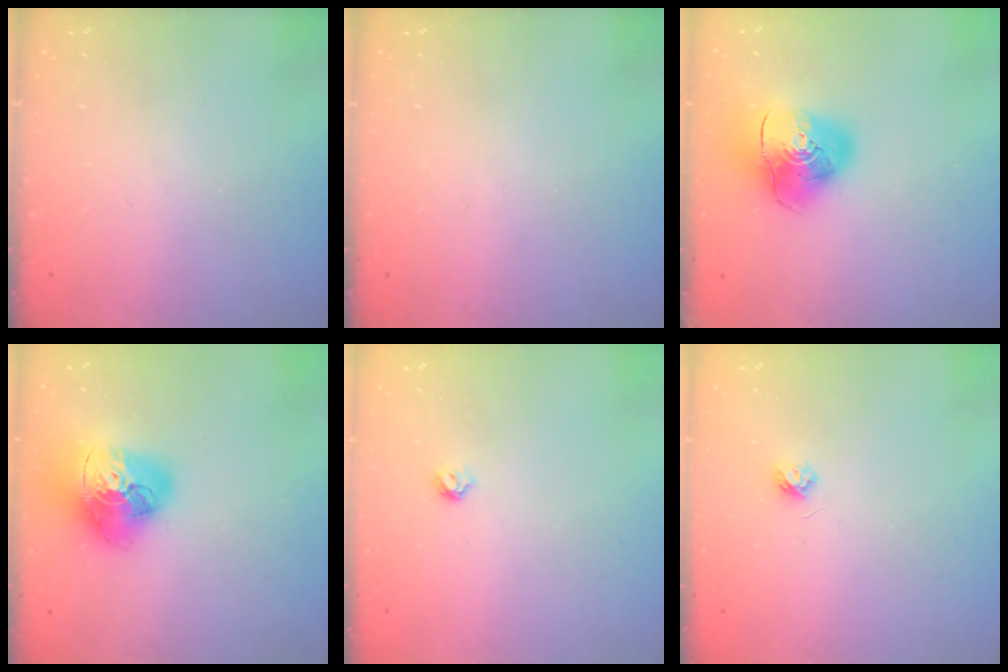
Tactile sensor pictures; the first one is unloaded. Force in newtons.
{"total": 0.0}
{"total": 12.3, "press": 12.2, "slide": 1.9}
{"total": 21.0, "press": 20.9, "slide": 2.1}
{"total": 4.8, "press": 4.8, "slide": 0.8}
{"total": 3.7, "press": 3.7, "slide": 0.4}